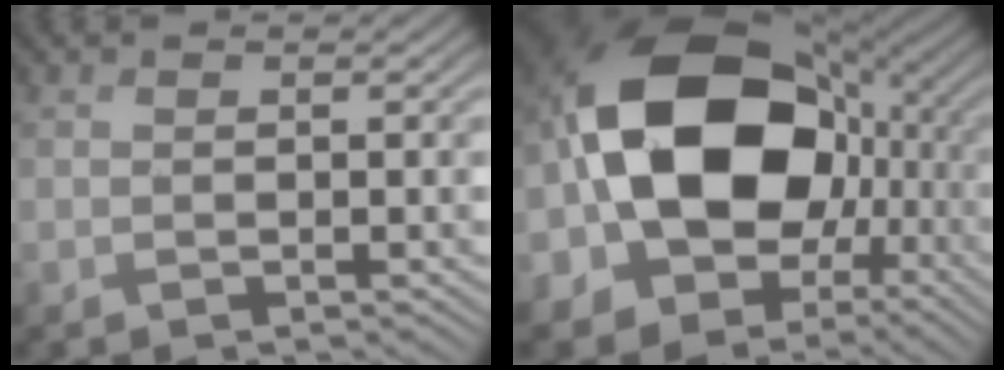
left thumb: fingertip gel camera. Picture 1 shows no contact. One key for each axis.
{"total": 20.4, "fx": -0.6, "fy": 15.0, "fz": 13.9, "tx": -0.286, "ty": -0.012, "tz": -0.009}